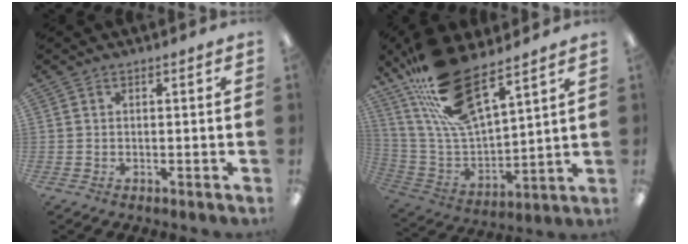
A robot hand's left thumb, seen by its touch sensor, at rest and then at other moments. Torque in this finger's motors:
{"motor_torque": [0.44, 0.40, 1.13, -1.65, 0.23]}